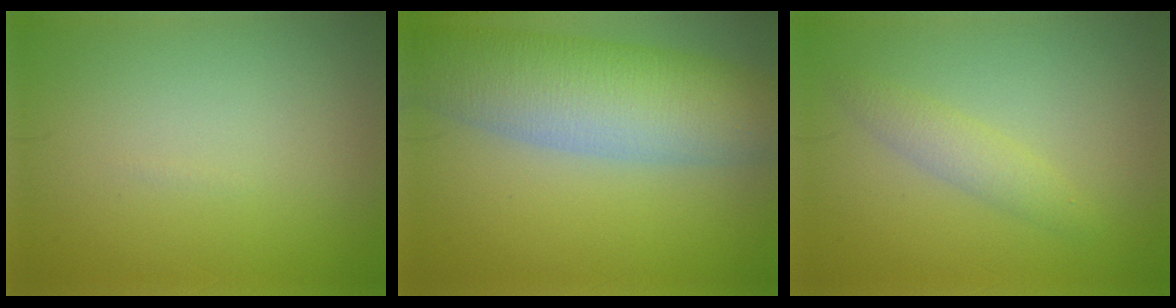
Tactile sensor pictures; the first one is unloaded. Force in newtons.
{"total": 10.4, "press": 10.4, "slide": 0.5}
{"total": 2.1, "press": 2.1, "slide": 0.2}